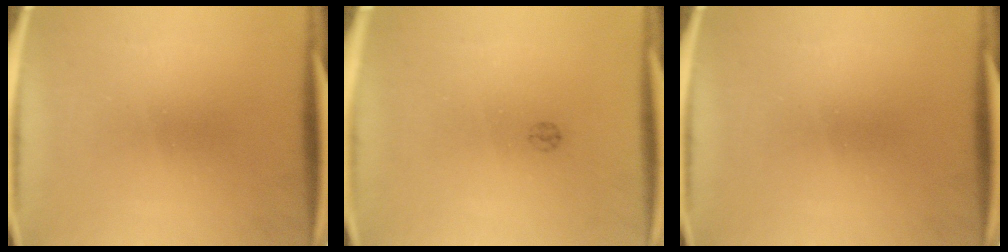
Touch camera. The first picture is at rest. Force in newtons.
{"total": 1.0}
{"total": 0.0}